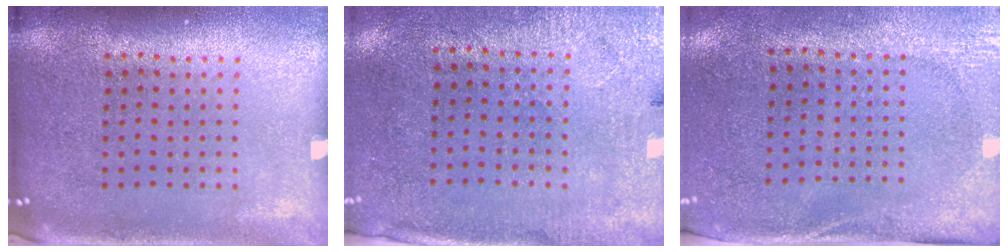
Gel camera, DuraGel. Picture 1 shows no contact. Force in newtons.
{"total": 2.7, "press": 2.2, "slide": 1.6}
{"total": 2.7, "press": 2.1, "slide": 1.7}